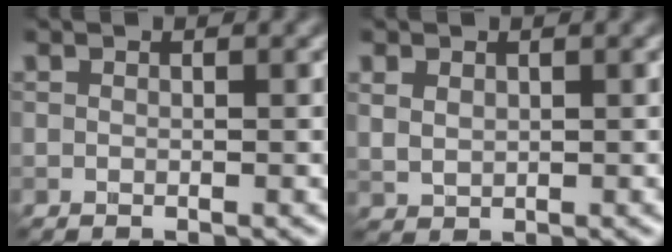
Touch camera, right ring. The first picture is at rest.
{"total": 1.6, "force": [0.6, 1.2, 0.9], "torque": [-0.020, -0.001, 0.017]}